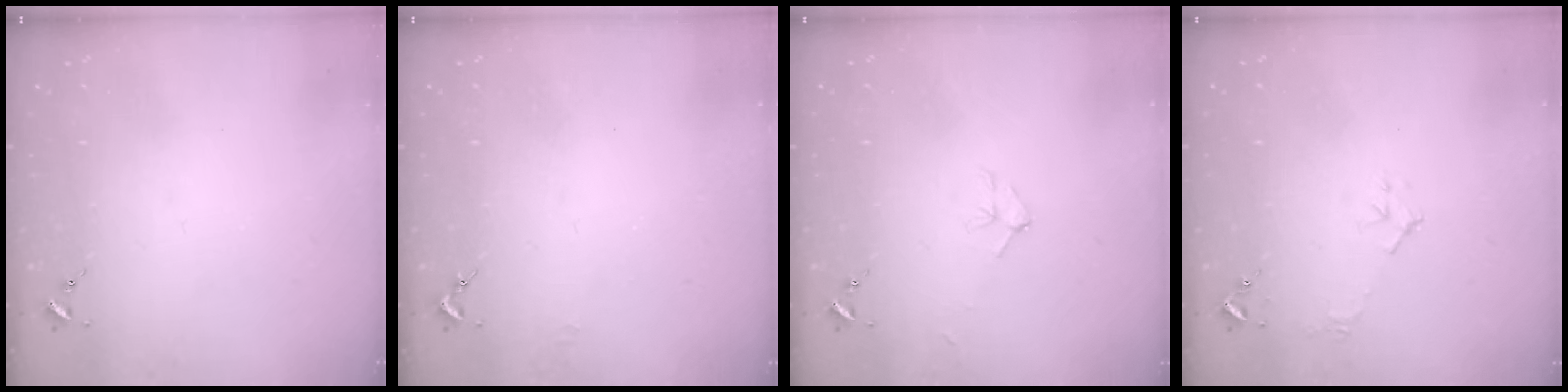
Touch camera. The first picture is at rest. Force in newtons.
{"total": 1.4, "press": 1.4, "slide": 0.1}
{"total": 5.5, "press": 5.5, "slide": 0.6}
{"total": 5.3, "press": 5.3, "slide": 0.7}